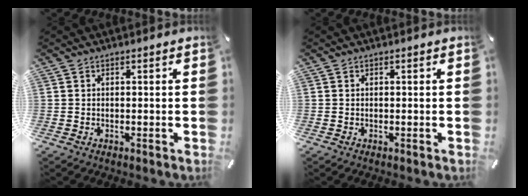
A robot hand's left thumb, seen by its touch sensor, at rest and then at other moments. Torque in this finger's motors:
{"motor_torque": [-0.03, 0.03, -0.01, 0.08, 0.00]}